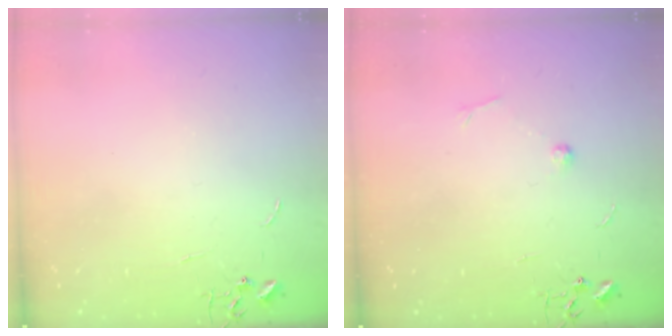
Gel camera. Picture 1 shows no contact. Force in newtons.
{"total": 5.6, "press": 5.5, "slide": 1.1}